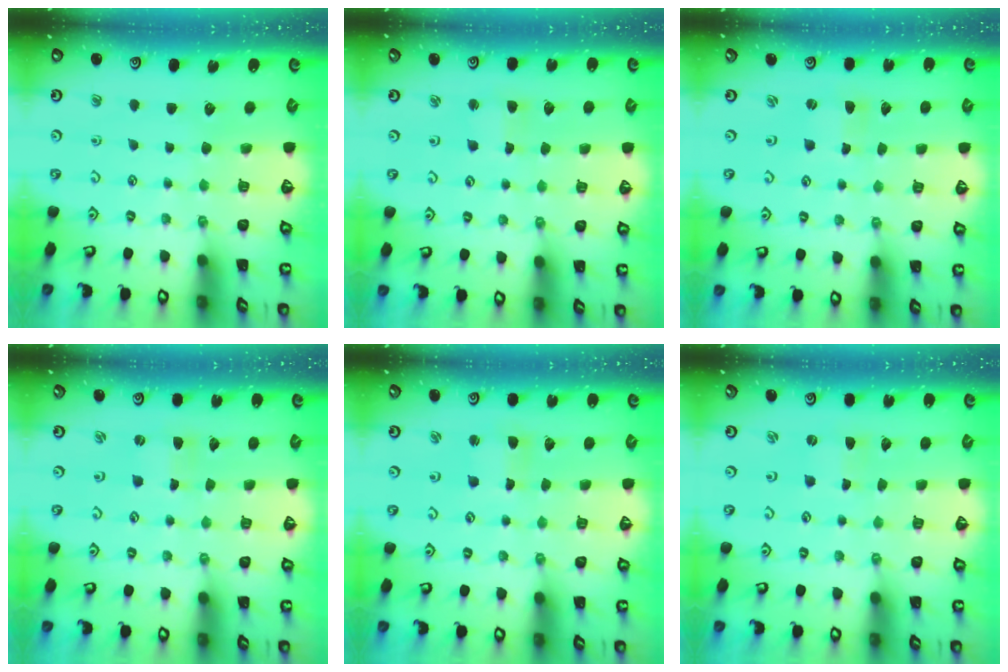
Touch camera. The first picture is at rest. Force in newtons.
{"total": 2.4, "press": 2.4, "slide": 0.4}
{"total": 0.0}
{"total": 1.1, "press": 1.1, "slide": 0.2}
{"total": 1.1, "press": 1.0, "slide": 0.2}
{"total": 0.0}